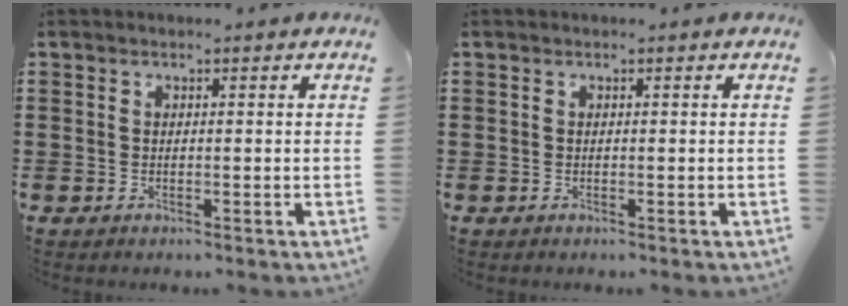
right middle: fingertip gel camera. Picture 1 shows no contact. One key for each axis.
{"total": 0.0}